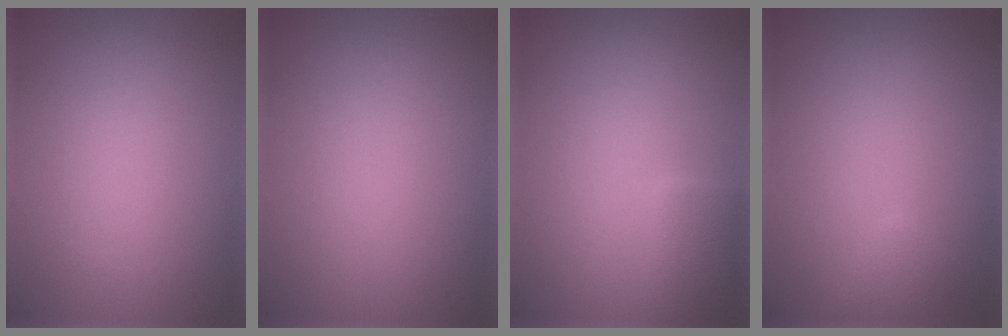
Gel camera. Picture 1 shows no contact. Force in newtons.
{"total": 0.0}
{"total": 2.1, "press": 2.1, "slide": 0.1}
{"total": 1.2, "press": 1.2, "slide": 0.1}